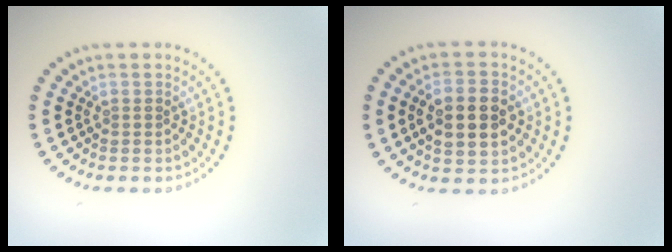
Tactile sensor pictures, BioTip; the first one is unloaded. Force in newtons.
{"total": 4.8, "press": 4.8, "slide": 0.3}